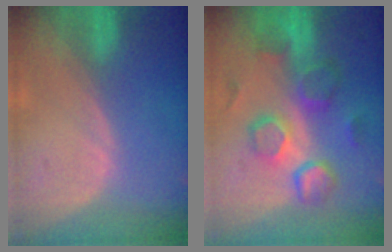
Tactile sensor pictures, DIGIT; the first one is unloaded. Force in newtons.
{"total": 10.4, "press": 9.3, "slide": 4.6}